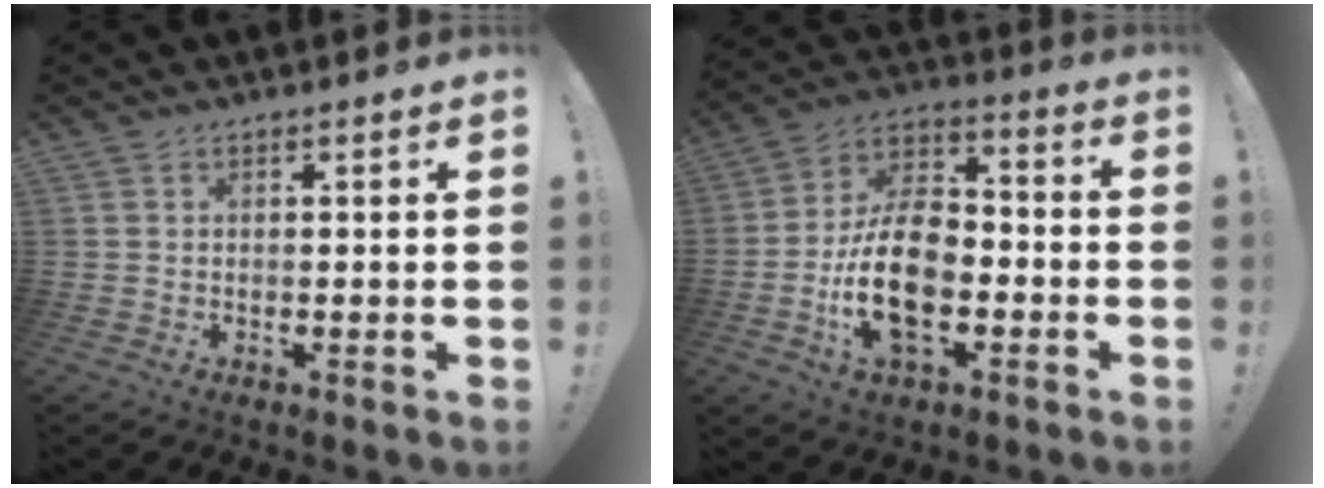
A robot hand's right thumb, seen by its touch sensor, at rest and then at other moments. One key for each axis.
{"total": 17.9, "fx": -4.9, "fy": 10.8, "fz": 13.5, "tx": -0.256, "ty": 0.020, "tz": -0.084}